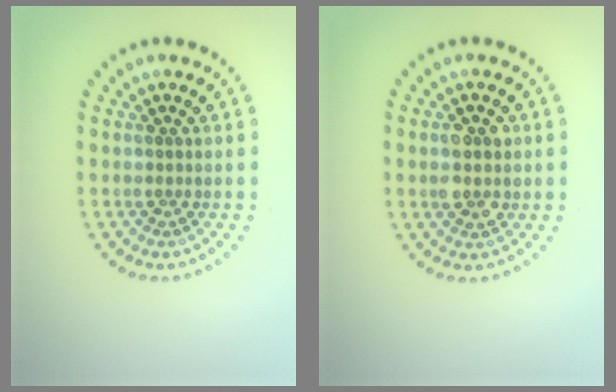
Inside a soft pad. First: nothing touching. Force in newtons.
{"total": 2.6, "press": 2.6, "slide": 0.3}